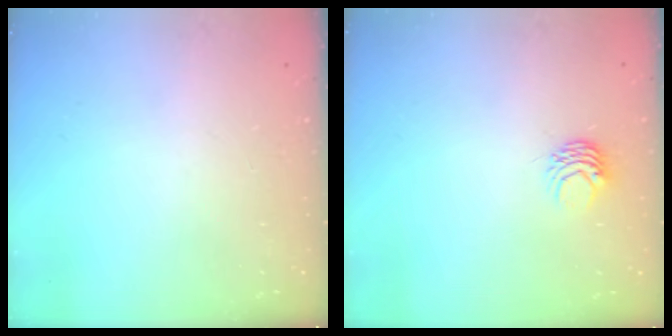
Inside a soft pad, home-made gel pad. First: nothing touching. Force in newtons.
{"total": 3.9, "press": 3.9, "slide": 0.3}